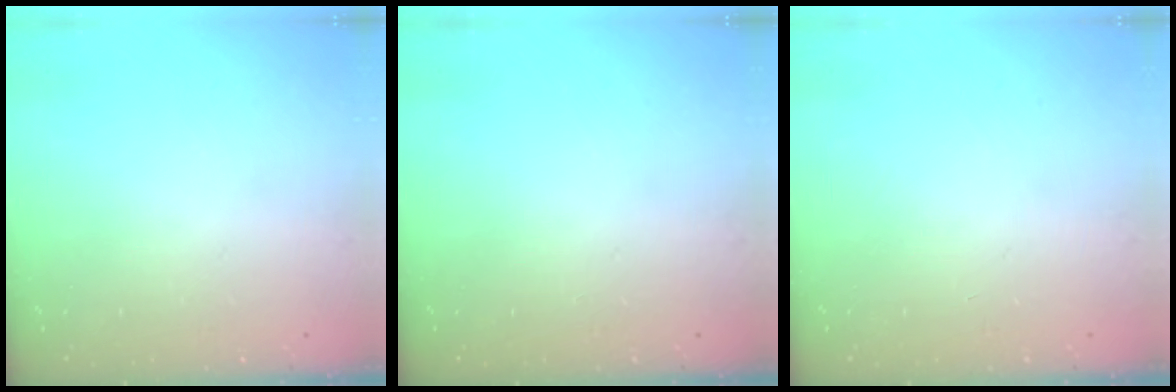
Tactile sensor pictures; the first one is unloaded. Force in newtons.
{"total": 0.0}
{"total": 0.0}